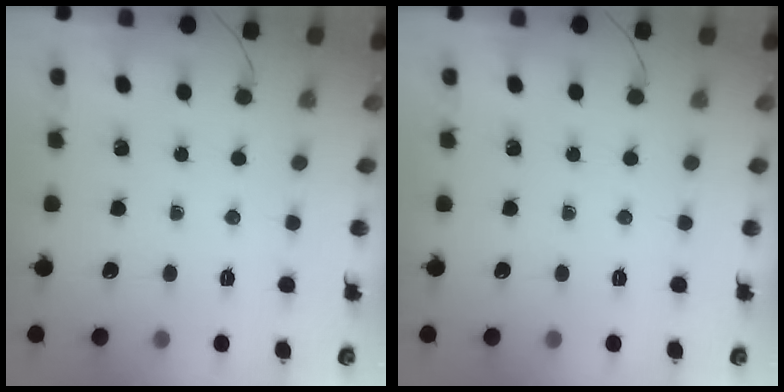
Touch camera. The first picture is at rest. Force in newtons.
{"total": 0.0}